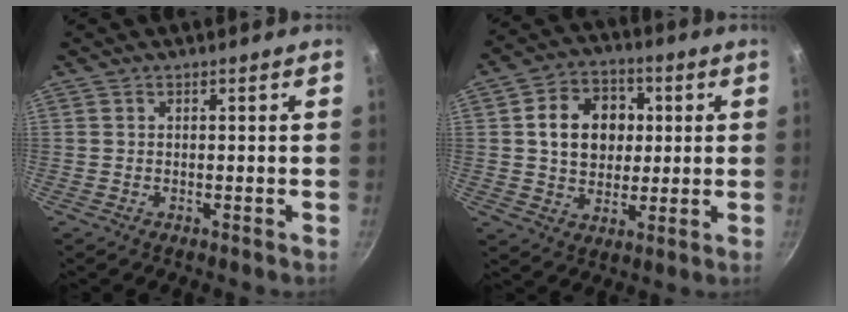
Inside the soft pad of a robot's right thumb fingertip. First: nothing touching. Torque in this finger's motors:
{"motor_torque": [-0.66, 1.05, 0.29, 0.02, 0.11]}